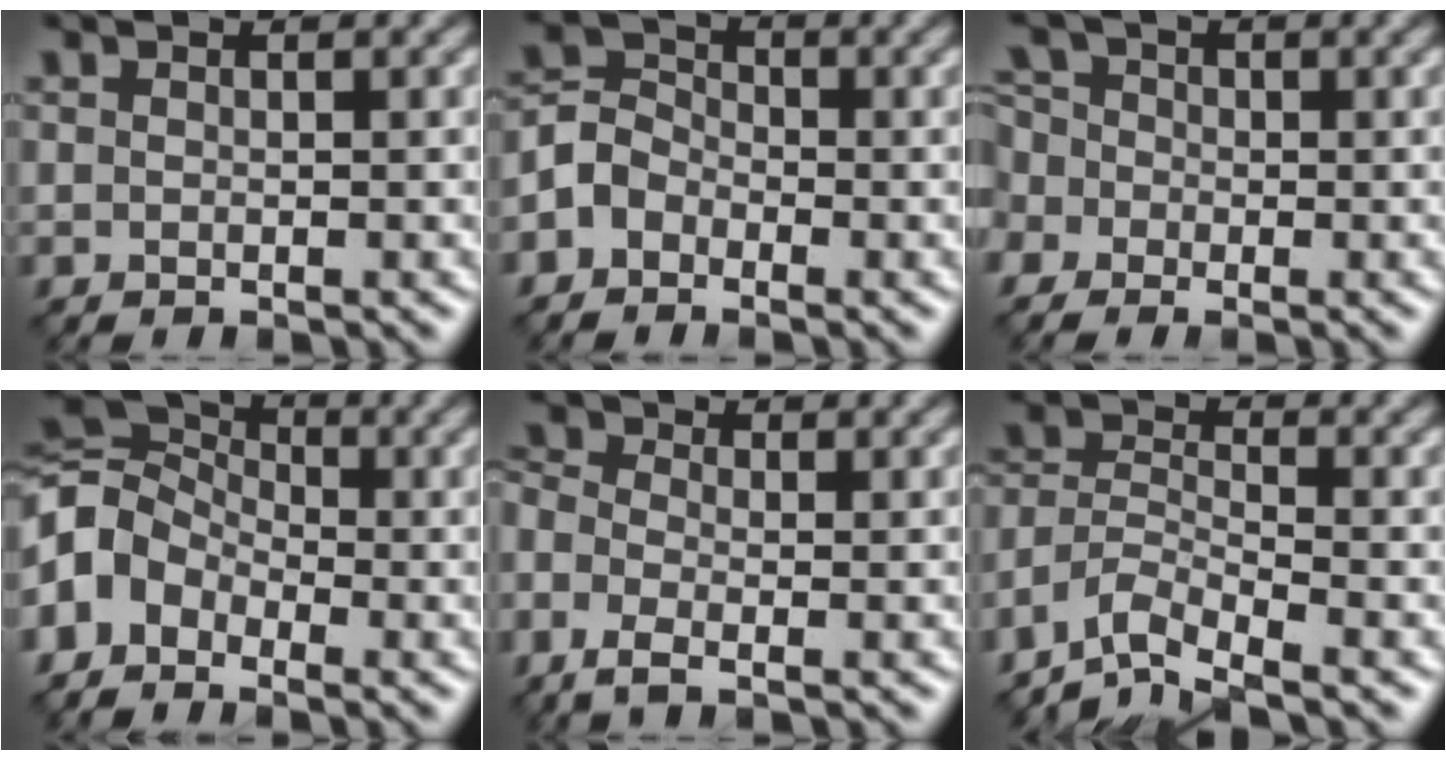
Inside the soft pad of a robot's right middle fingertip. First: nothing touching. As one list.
[{"total": 2.9, "force": [-1.8, 2.2, 0.8], "torque": [-0.008, 0.005, -0.043]}, {"total": 5.4, "force": [-0.9, 4.4, 3.0], "torque": [-0.060, 0.019, -0.041]}, {"total": 7.5, "force": [-2.2, 5.8, 4.2], "torque": [-0.087, 0.010, -0.054]}, {"total": 3.4, "force": [-1.5, 1.8, 2.5], "torque": [-0.073, -0.004, -0.036]}, {"total": 3.7, "force": [-3.5, 0.8, 1.1], "torque": [-0.020, 0.000, -0.078]}]